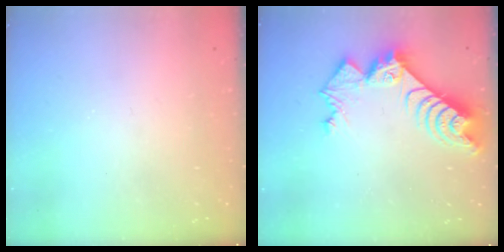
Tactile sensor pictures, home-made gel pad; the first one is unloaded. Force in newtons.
{"total": 10.7, "press": 10.6, "slide": 1.1}